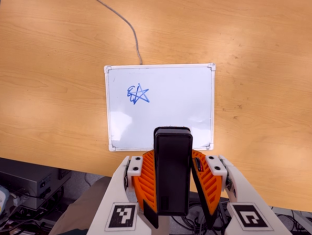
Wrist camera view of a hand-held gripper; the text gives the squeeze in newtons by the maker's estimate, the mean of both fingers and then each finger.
{"total": 5.8, "left": 4.1, "right": 7.5}